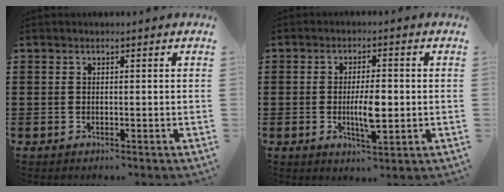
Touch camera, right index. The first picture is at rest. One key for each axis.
{"total": 5.6, "fx": -0.6, "fy": 1.8, "fz": 5.2, "tx": -0.098, "ty": 0.002, "tz": -0.014}